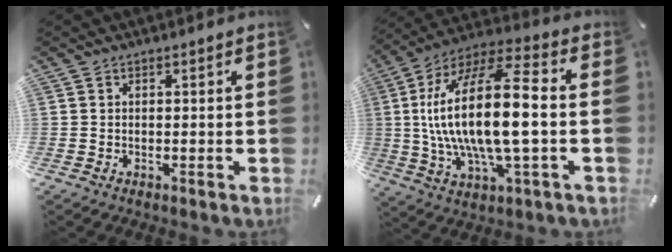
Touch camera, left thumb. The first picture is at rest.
{"total": 22.5, "force": [0.0, 8.4, 20.8], "torque": [-0.425, -0.004, -0.011]}